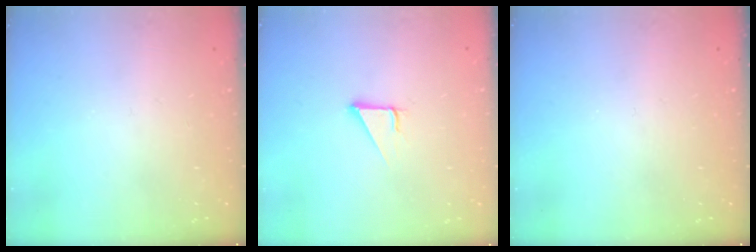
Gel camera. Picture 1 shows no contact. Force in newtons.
{"total": 2.8, "press": 2.8, "slide": 0.1}
{"total": 0.0}